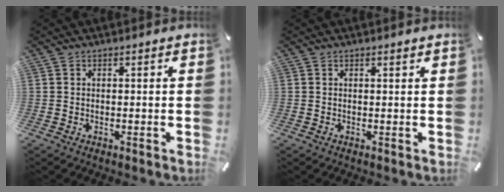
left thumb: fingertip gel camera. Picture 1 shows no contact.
{"total": 0.6, "force": [0.4, 0.1, 0.4], "torque": [-0.007, 0.001, 0.006]}